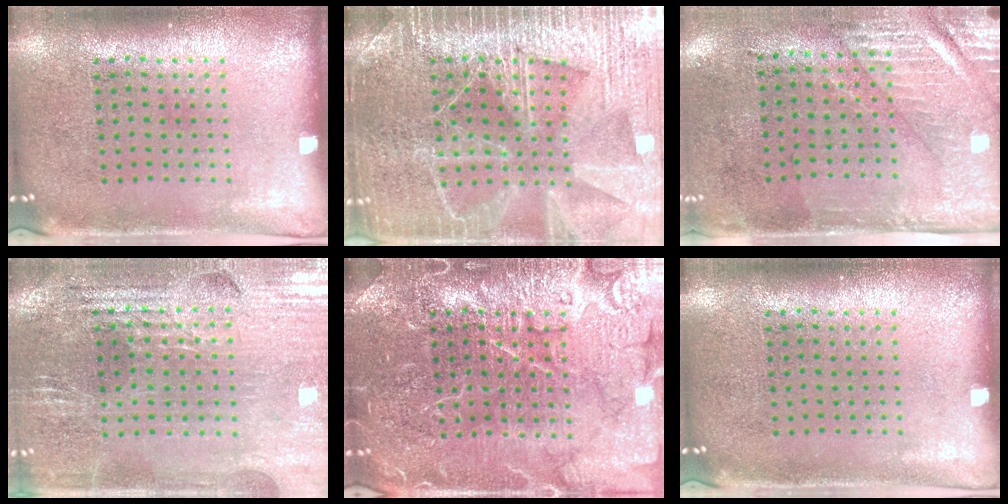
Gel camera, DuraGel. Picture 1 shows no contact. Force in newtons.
{"total": 6.5, "press": 6.4, "slide": 0.7}
{"total": 3.0, "press": 2.5, "slide": 1.6}
{"total": 2.9, "press": 2.8, "slide": 0.5}
{"total": 7.2, "press": 7.1, "slide": 1.1}
{"total": 0.0}